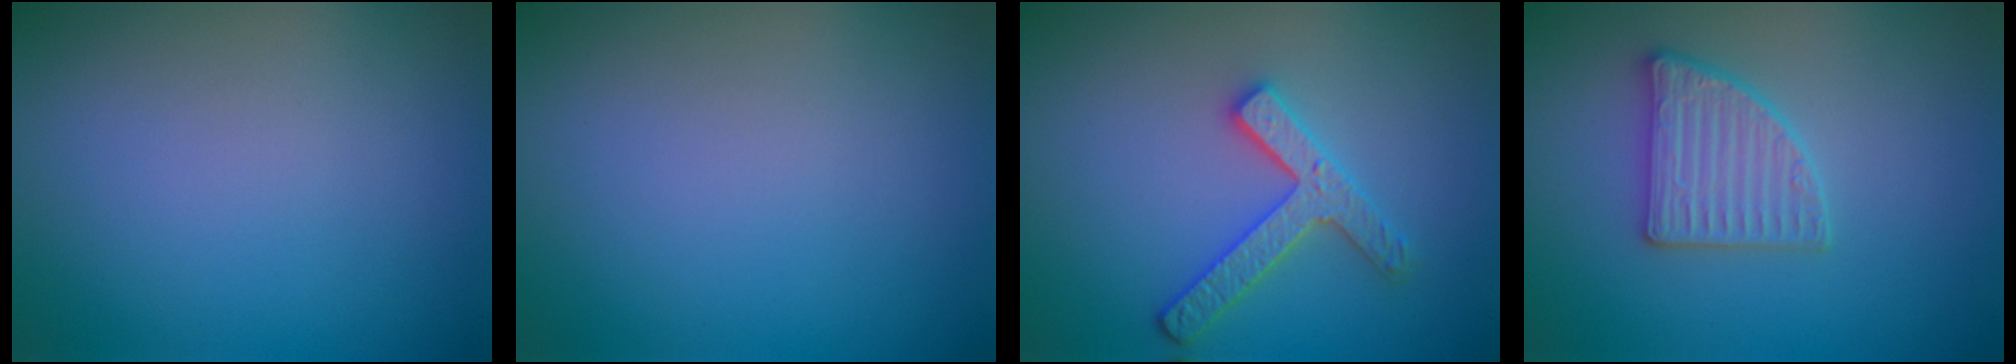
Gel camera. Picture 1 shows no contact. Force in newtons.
{"total": 0.0}
{"total": 3.2, "press": 3.0, "slide": 0.9}
{"total": 2.8, "press": 2.8, "slide": 0.4}